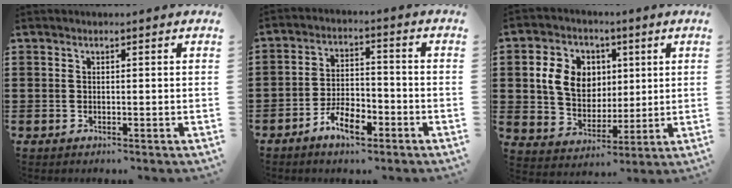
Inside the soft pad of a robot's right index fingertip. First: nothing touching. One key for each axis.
{"total": 6.4, "fx": -4.2, "fy": 2.6, "fz": 4.2, "tx": -0.080, "ty": 0.009, "tz": -0.078}
{"total": 8.7, "fx": 1.9, "fy": 7.3, "fz": 4.3, "tx": -0.104, "ty": 0.017, "tz": 0.030}